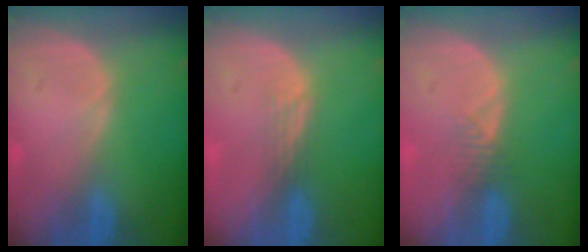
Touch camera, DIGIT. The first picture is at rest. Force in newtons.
{"total": 1.5, "press": 1.2, "slide": 0.9}
{"total": 1.6, "press": 1.4, "slide": 0.9}